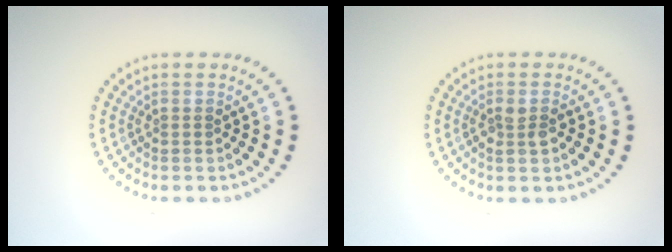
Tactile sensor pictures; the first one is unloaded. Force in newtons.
{"total": 1.4, "press": 1.3, "slide": 0.4}